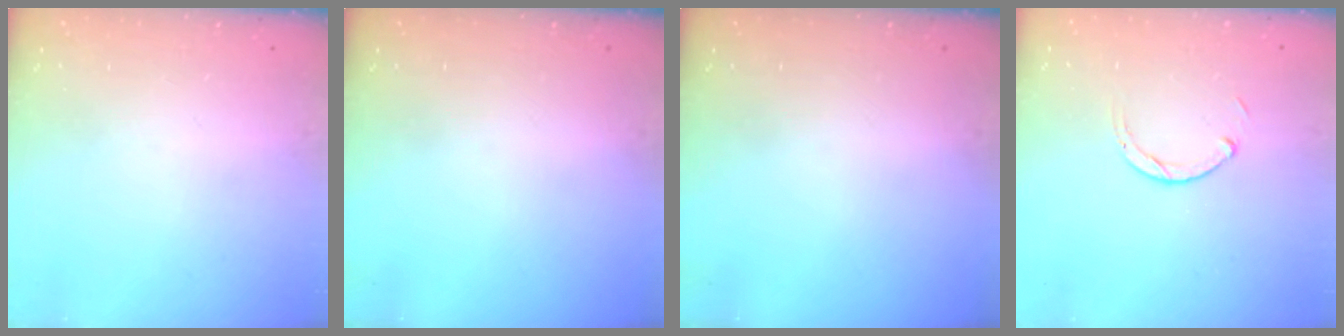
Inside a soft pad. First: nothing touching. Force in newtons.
{"total": 0.0}
{"total": 0.0}
{"total": 2.9, "press": 2.9, "slide": 0.4}